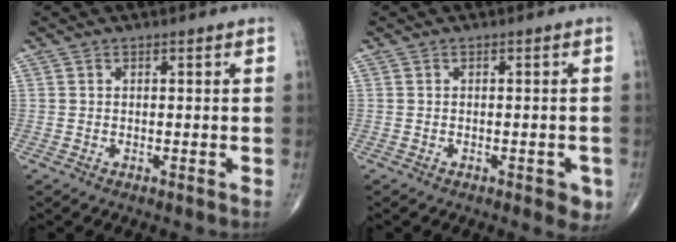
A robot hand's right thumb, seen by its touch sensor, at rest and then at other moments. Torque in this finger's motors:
{"motor_torque": [0.46, 0.60, 0.12, -0.26, 0.10]}